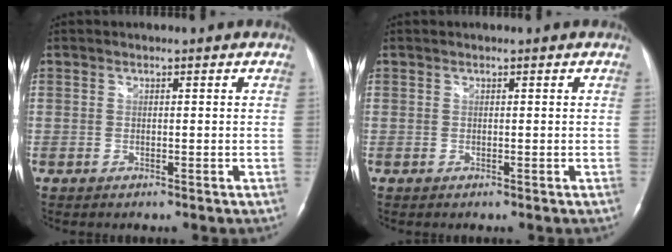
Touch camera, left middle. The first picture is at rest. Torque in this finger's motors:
{"motor_torque": [-0.09, 0.15, -0.04, -0.01]}